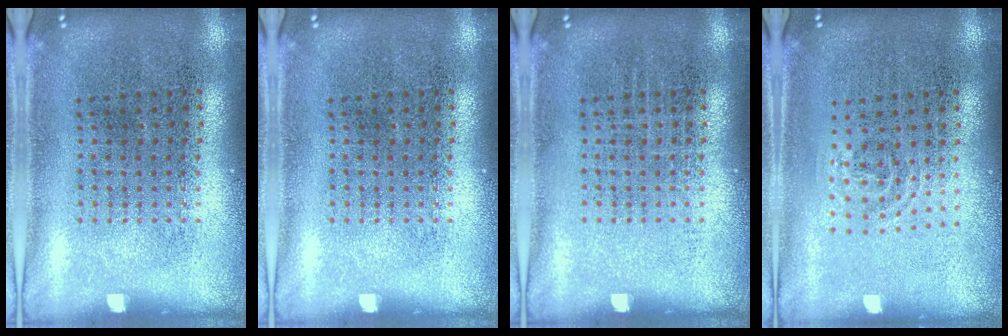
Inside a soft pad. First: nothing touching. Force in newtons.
{"total": 0.0}
{"total": 0.0}
{"total": 0.9, "press": 0.6, "slide": 0.6}